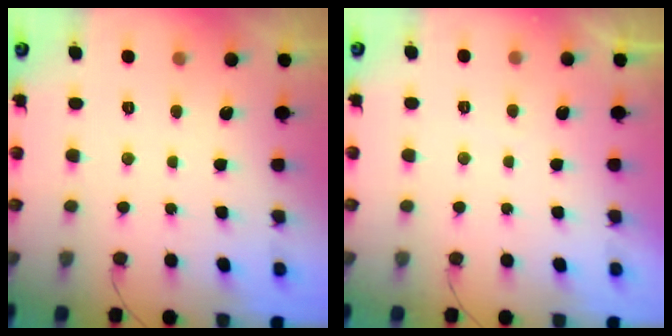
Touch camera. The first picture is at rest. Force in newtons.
{"total": 0.7, "press": 0.4, "slide": 0.6}